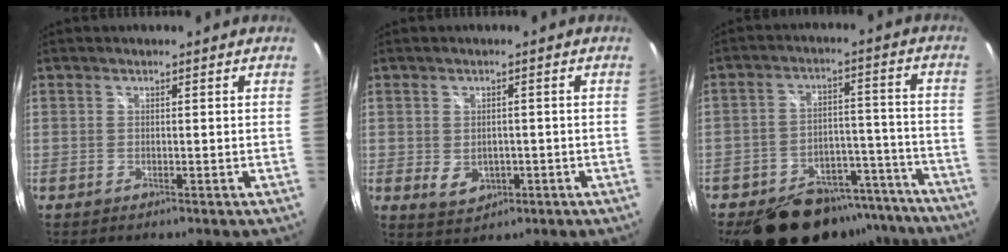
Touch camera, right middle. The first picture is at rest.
{"total": 4.7, "force": [-1.1, 3.7, 2.8], "torque": [-0.052, -0.008, -0.010]}
{"total": 21.3, "force": [-16.6, 10.6, 8.0], "torque": [-0.161, 0.039, -0.210]}